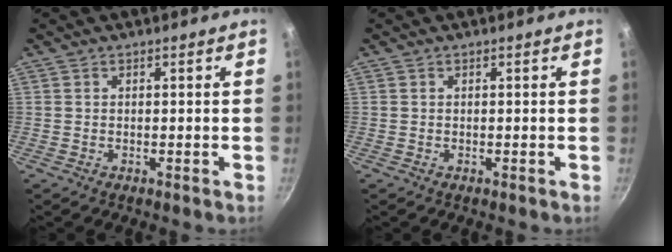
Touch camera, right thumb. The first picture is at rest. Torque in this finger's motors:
{"motor_torque": [-0.03, 0.02, 0.00, 0.00, 0.00]}